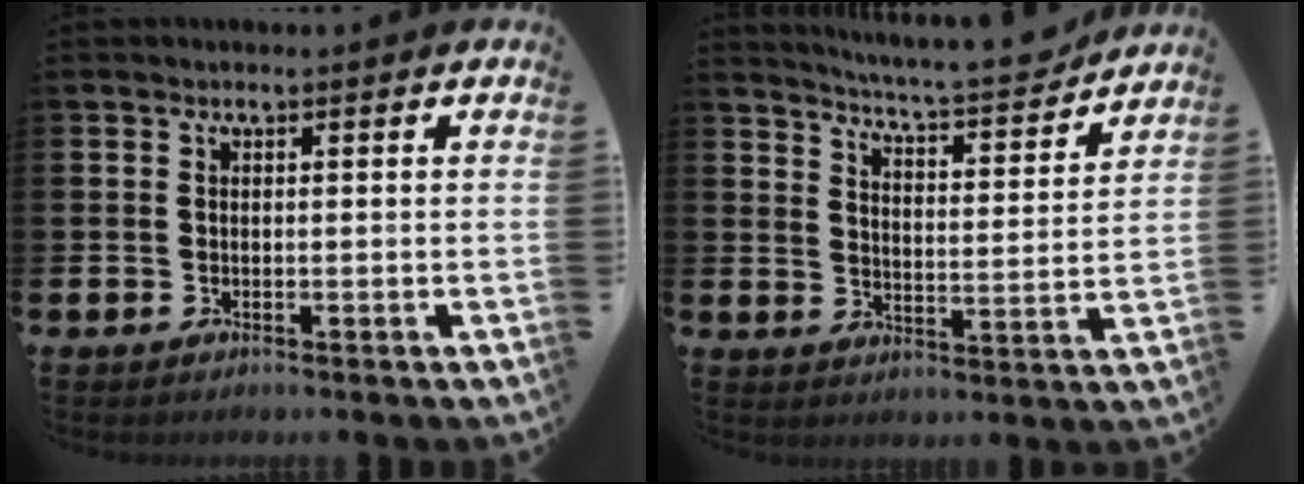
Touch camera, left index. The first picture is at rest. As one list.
[{"total": 6.4, "force": [6.2, 0.0, 1.5], "torque": [-0.048, -0.052, 0.104]}]